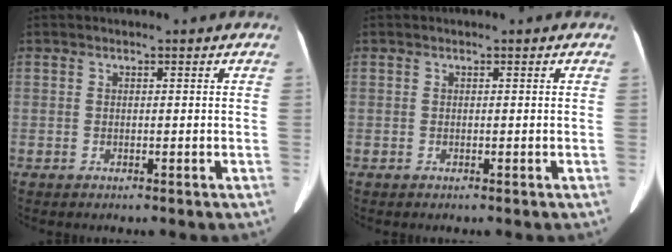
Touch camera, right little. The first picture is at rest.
{"total": 0.0}